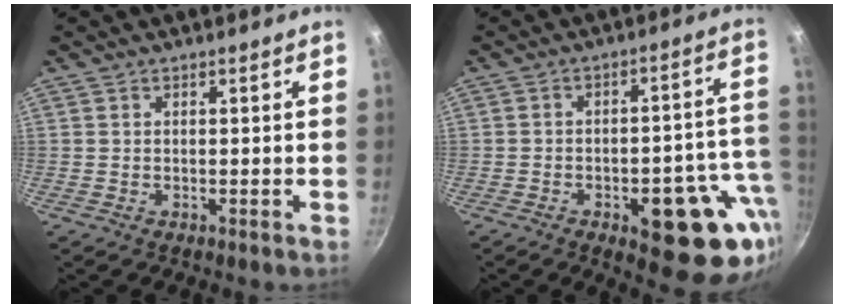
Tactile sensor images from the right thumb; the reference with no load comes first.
{"total": 18.2, "force": [-6.1, 8.0, 15.1], "torque": [-0.129, 0.026, -0.073]}